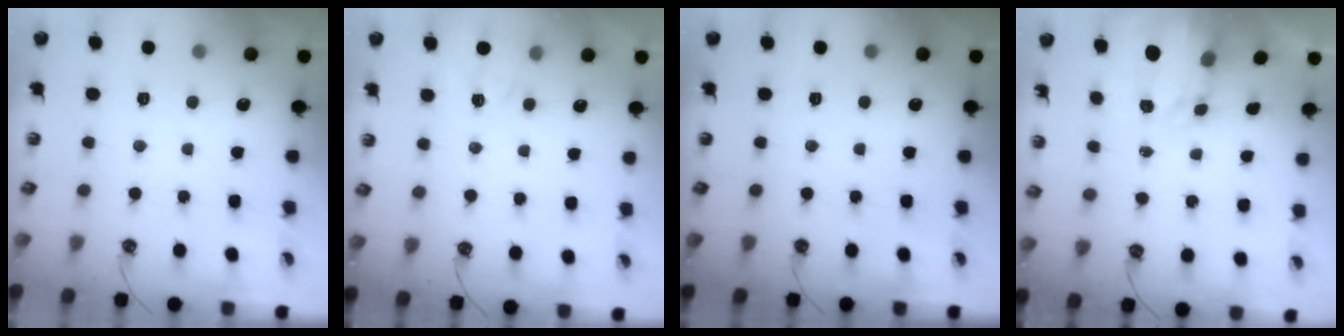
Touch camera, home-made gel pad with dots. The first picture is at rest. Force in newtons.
{"total": 4.2, "press": 4.2, "slide": 0.6}
{"total": 0.0}
{"total": 3.6, "press": 3.5, "slide": 0.5}